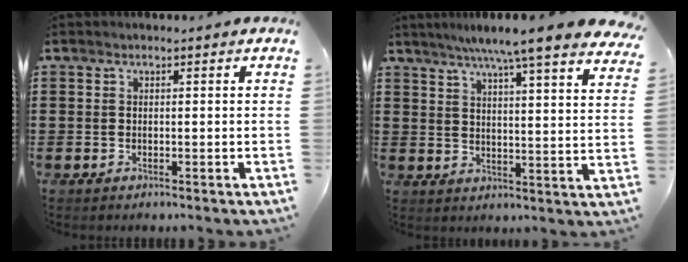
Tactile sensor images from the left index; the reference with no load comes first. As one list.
[{"total": 7.1, "force": [6.1, -0.7, 3.6], "torque": [-0.084, -0.035, 0.100]}]